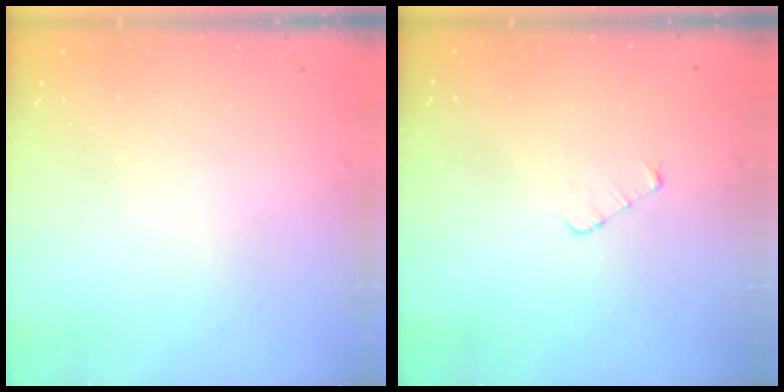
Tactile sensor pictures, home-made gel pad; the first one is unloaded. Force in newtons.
{"total": 3.4, "press": 3.4, "slide": 0.2}